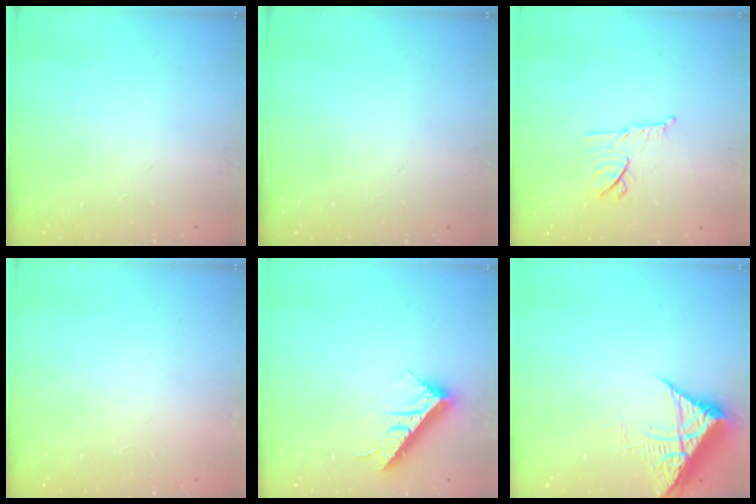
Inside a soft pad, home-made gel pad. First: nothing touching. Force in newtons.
{"total": 0.0}
{"total": 9.7, "press": 9.7, "slide": 0.6}
{"total": 1.6, "press": 1.6, "slide": 0.1}
{"total": 14.2, "press": 14.1, "slide": 0.5}
{"total": 7.2, "press": 7.2, "slide": 0.8}